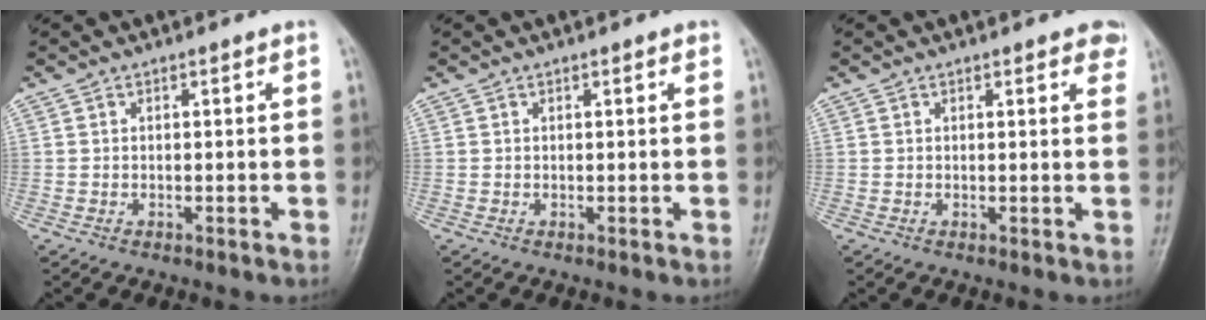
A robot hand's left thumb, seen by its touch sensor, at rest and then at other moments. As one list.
[{"total": 0.8, "force": [0.4, 0.2, 0.6], "torque": [-0.007, 0.000, 0.004]}, {"total": 3.4, "force": [2.3, 1.3, 2.2], "torque": [-0.008, -0.003, 0.022]}]